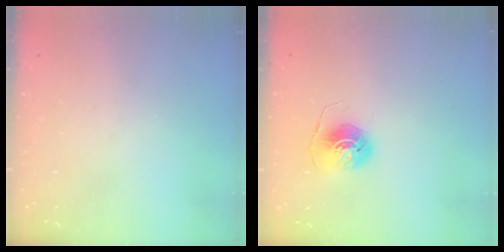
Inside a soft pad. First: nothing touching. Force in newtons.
{"total": 6.8, "press": 6.8, "slide": 0.4}